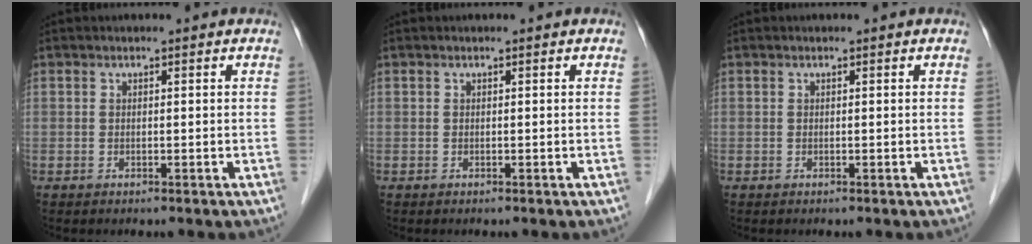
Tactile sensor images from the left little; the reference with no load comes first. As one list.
[{"total": 0.0}, {"total": 0.0}]